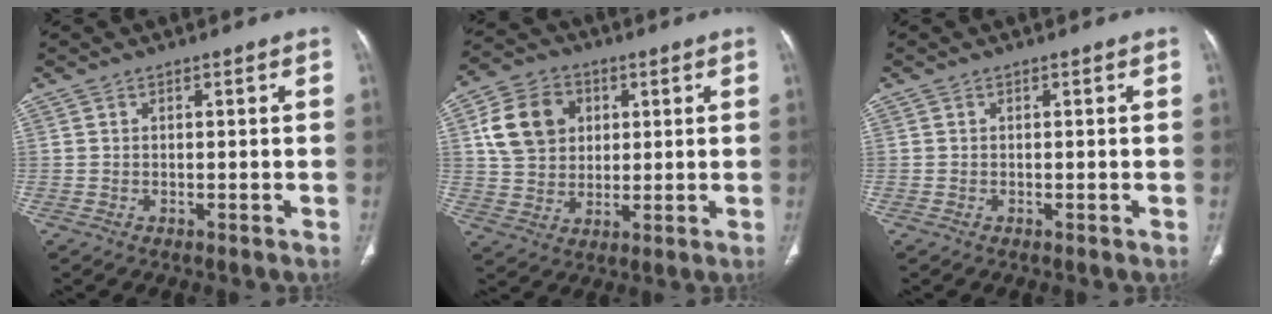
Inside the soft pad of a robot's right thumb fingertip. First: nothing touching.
{"total": 12.0, "force": [3.2, 9.8, 6.1], "torque": [-0.089, 0.002, 0.058]}
{"total": 0.0}